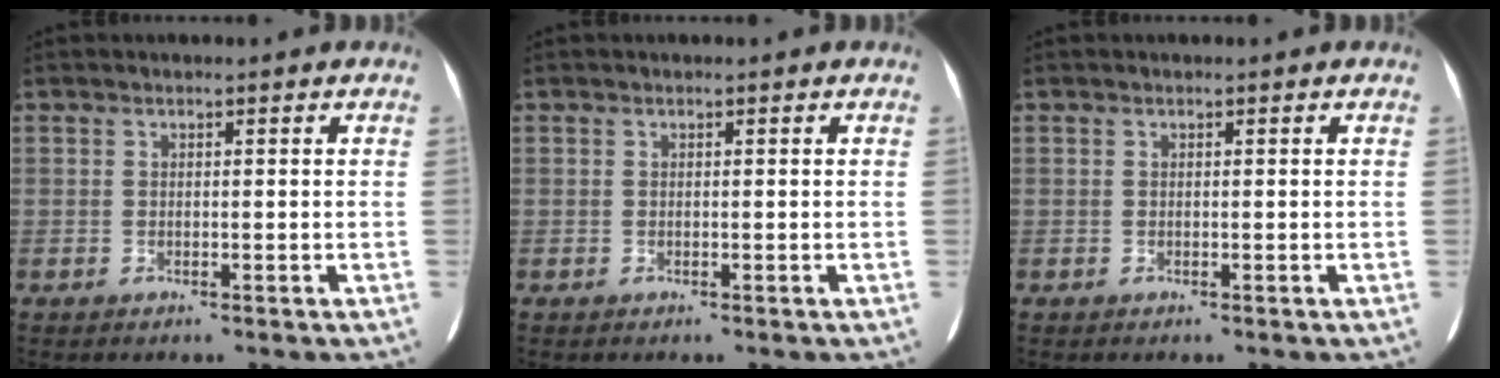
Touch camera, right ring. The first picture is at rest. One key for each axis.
{"total": 0.0}
{"total": 0.0}